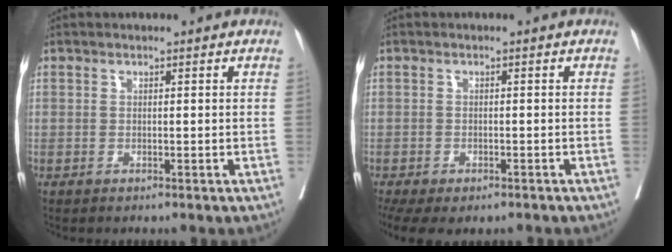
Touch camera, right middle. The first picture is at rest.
{"total": 10.2, "force": [-7.0, 5.1, 5.5], "torque": [-0.131, -0.009, -0.093]}